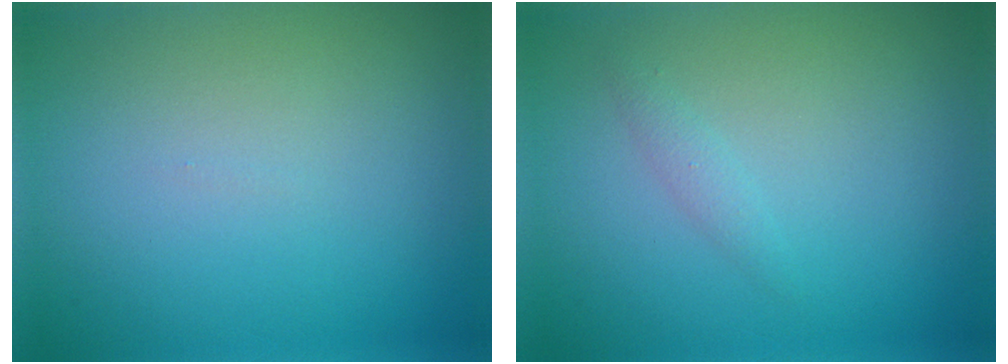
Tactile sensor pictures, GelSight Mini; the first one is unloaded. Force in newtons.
{"total": 0.9, "press": 0.9, "slide": 0.1}